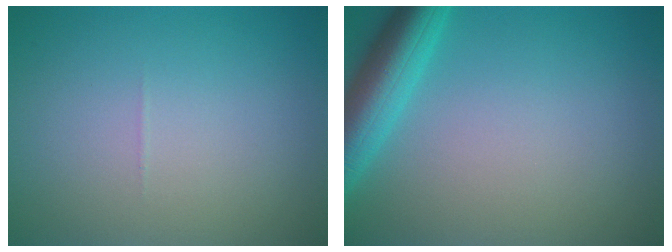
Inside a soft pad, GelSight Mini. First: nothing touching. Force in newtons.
{"total": 5.3, "press": 5.3, "slide": 0.3}